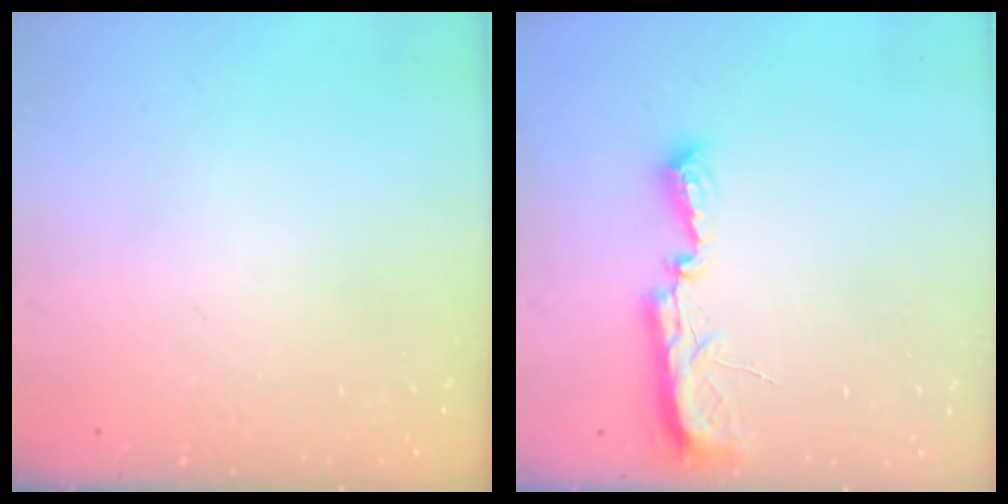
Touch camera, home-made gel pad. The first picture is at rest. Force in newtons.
{"total": 7.7, "press": 7.7, "slide": 0.7}